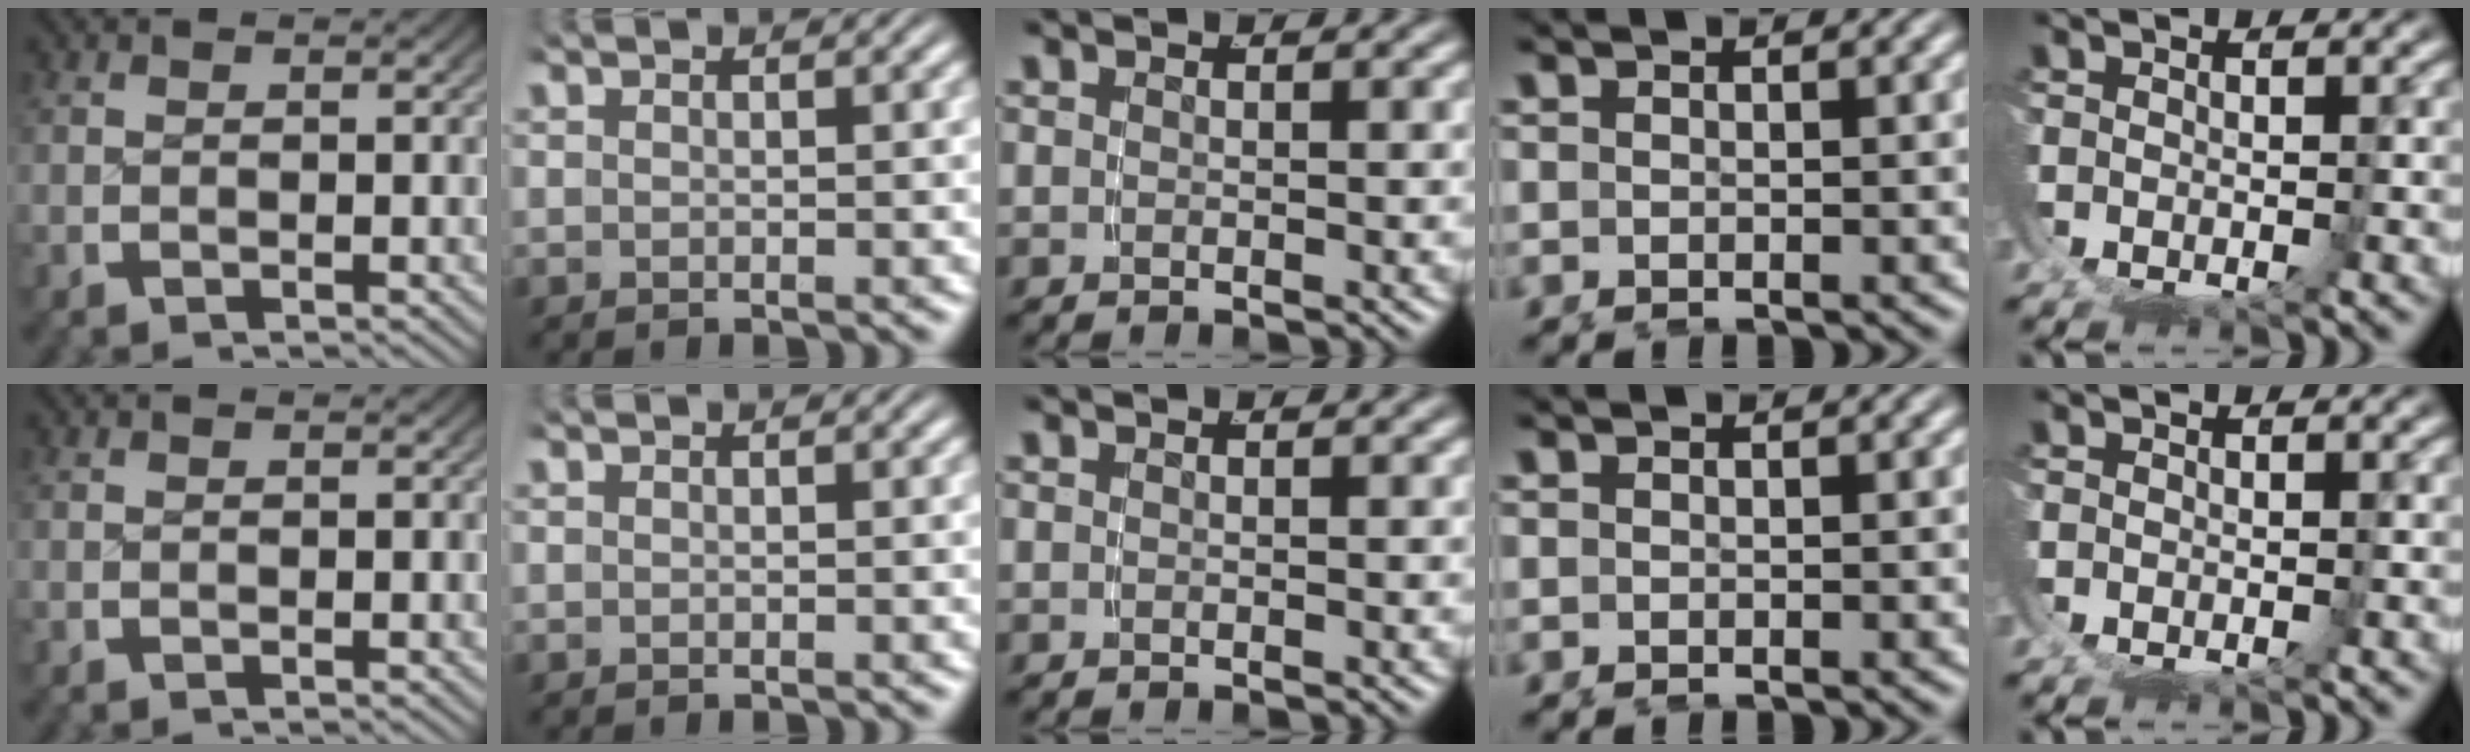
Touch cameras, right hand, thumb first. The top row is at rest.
{}